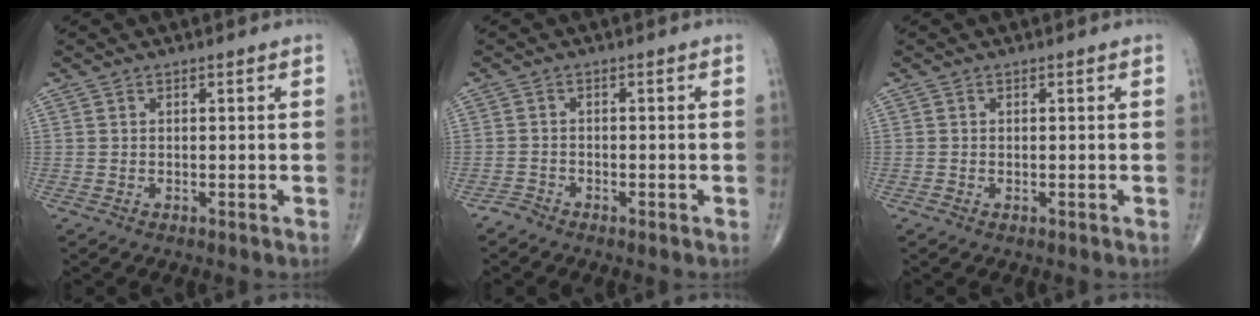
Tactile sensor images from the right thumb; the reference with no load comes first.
{"total": 1.4, "force": [-1.4, 0.4, -0.1], "torque": [0.004, -0.003, -0.031]}
{"total": 0.0}